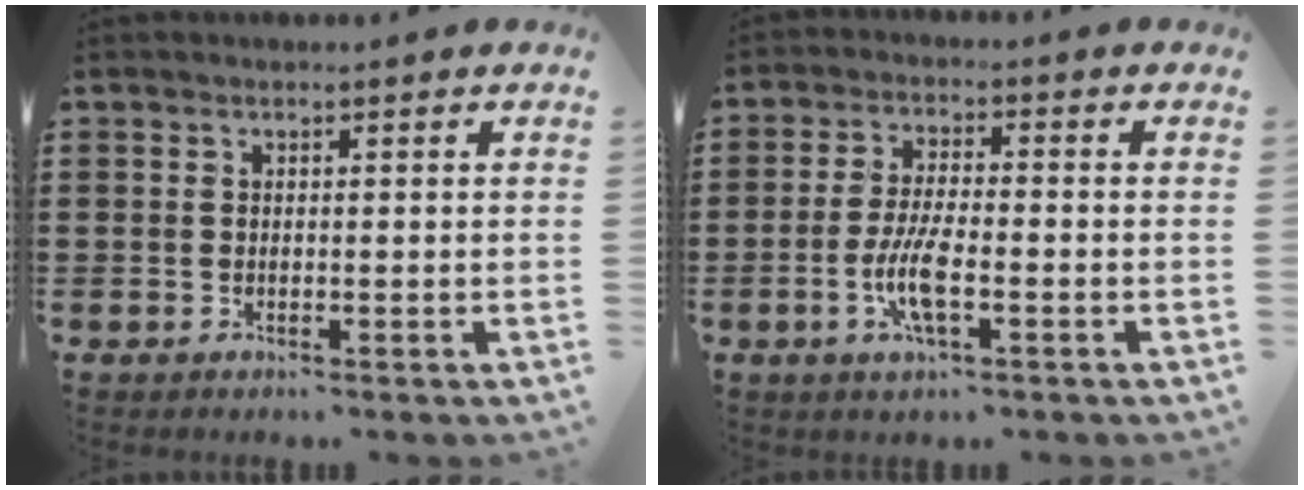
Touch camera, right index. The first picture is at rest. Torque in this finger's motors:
{"motor_torque": [2.14, 0.00, 0.21, 0.13]}